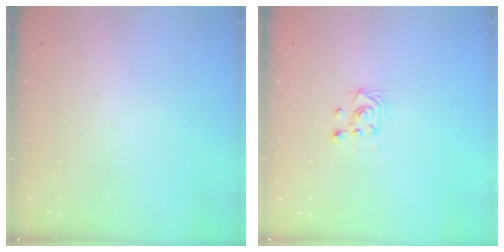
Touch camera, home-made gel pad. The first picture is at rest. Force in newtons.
{"total": 2.9, "press": 2.6, "slide": 1.3}